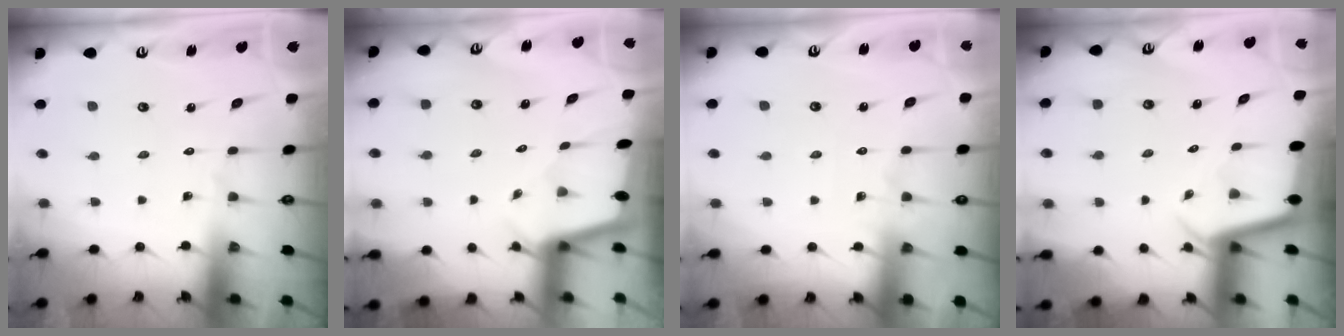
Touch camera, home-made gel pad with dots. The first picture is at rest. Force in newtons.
{"total": 1.6, "press": 1.6, "slide": 0.2}
{"total": 4.7, "press": 4.6, "slide": 0.6}
{"total": 2.3, "press": 2.3, "slide": 0.1}